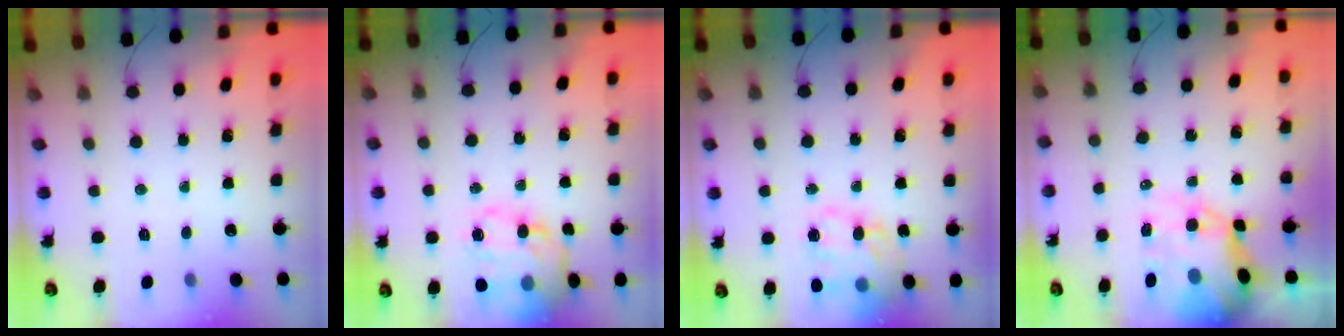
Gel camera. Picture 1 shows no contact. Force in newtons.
{"total": 18.9, "press": 18.6, "slide": 2.8}
{"total": 20.6, "press": 20.3, "slide": 3.5}
{"total": 13.5, "press": 13.1, "slide": 3.4}